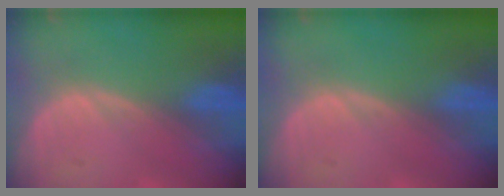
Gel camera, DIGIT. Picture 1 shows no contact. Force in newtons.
{"total": 0.0}